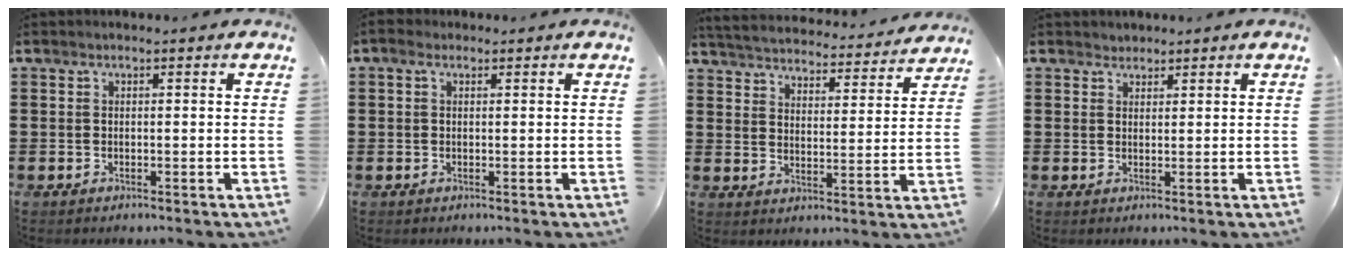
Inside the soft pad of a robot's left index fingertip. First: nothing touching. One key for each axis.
{"total": 1.3, "fx": 0.3, "fy": 0.9, "fz": 1.0, "tx": -0.021, "ty": 0.007, "tz": 0.005}
{"total": 4.1, "fx": 4.1, "fy": -0.2, "fz": 0.1, "tx": -0.028, "ty": -0.036, "tz": 0.065}
{"total": 1.4, "fx": 1.2, "fy": 0.6, "fz": -0.2, "tx": 0.000, "ty": 0.004, "tz": 0.025}